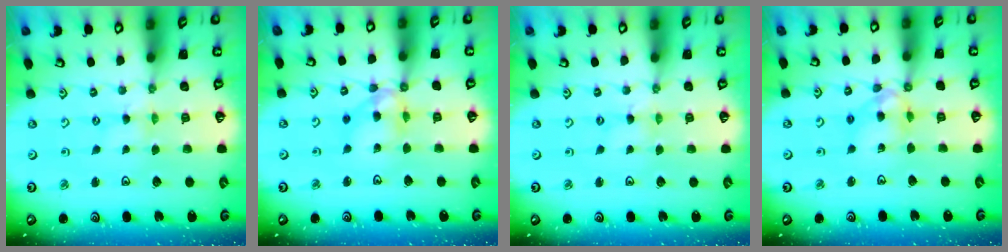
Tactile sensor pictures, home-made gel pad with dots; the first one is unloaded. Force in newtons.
{"total": 11.0, "press": 10.9, "slide": 1.1}
{"total": 0.8, "press": 0.8, "slide": 0.1}
{"total": 10.8, "press": 10.7, "slide": 1.3}